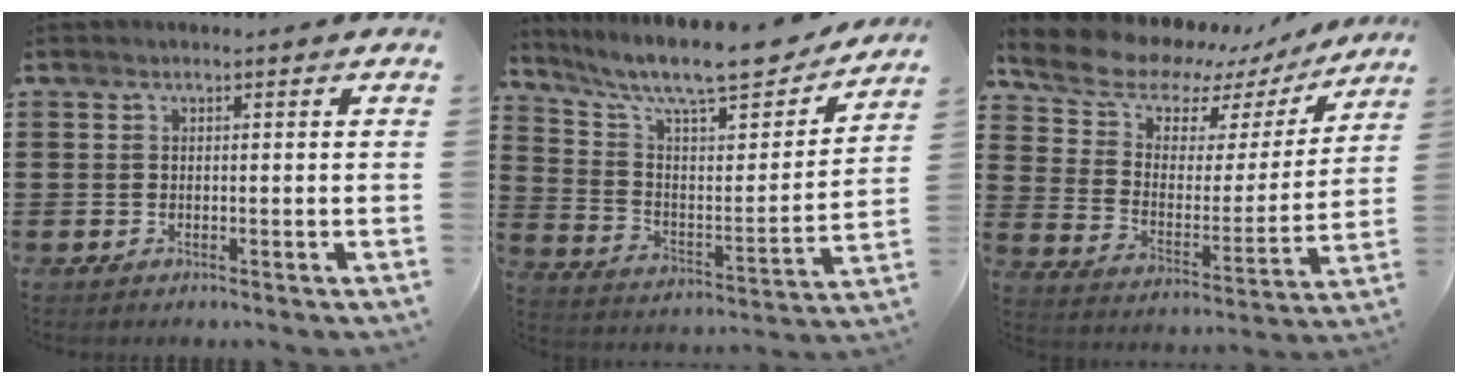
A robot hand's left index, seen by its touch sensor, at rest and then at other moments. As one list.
[{"total": 11.5, "force": [9.9, 1.7, 5.7], "torque": [-0.126, -0.072, 0.164]}, {"total": 9.0, "force": [7.6, 4.2, 2.2], "torque": [-0.083, -0.051, 0.131]}]